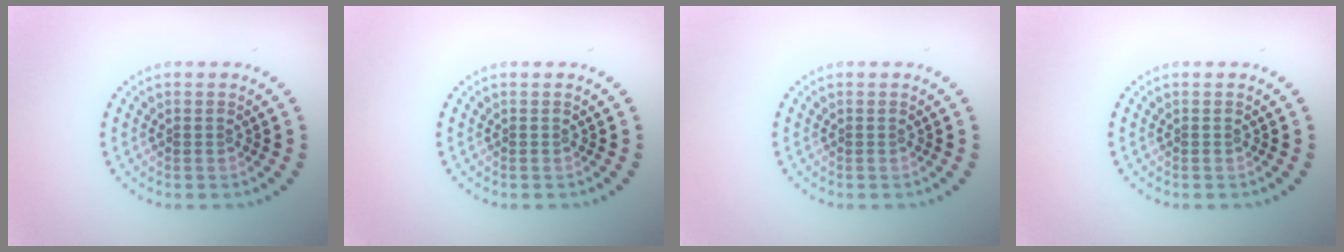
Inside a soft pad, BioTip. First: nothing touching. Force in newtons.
{"total": 0.0}
{"total": 0.0}
{"total": 0.0}